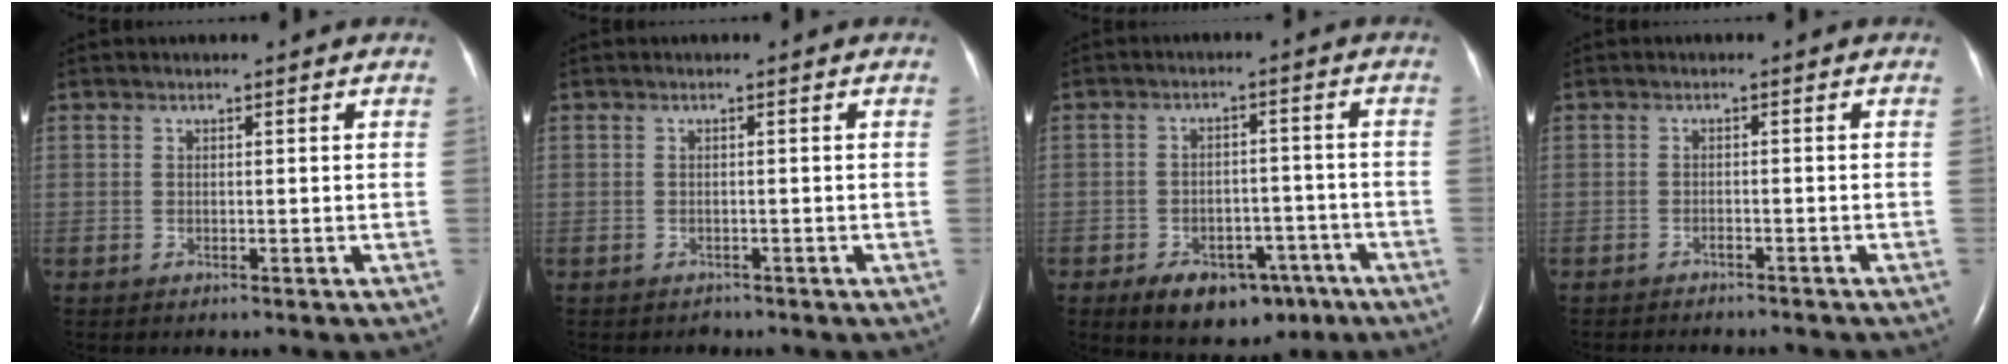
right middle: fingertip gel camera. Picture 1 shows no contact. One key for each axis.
{"total": 0.8, "fx": -0.7, "fy": 0.5, "fz": -0.1, "tx": -0.005, "ty": 0.000, "tz": -0.009}
{"total": 10.8, "fx": -6.6, "fy": 6.2, "fz": 5.9, "tx": -0.080, "ty": 0.016, "tz": -0.088}
{"total": 6.1, "fx": -5.6, "fy": 1.3, "fz": 2.0, "tx": -0.029, "ty": -0.004, "tz": -0.069}